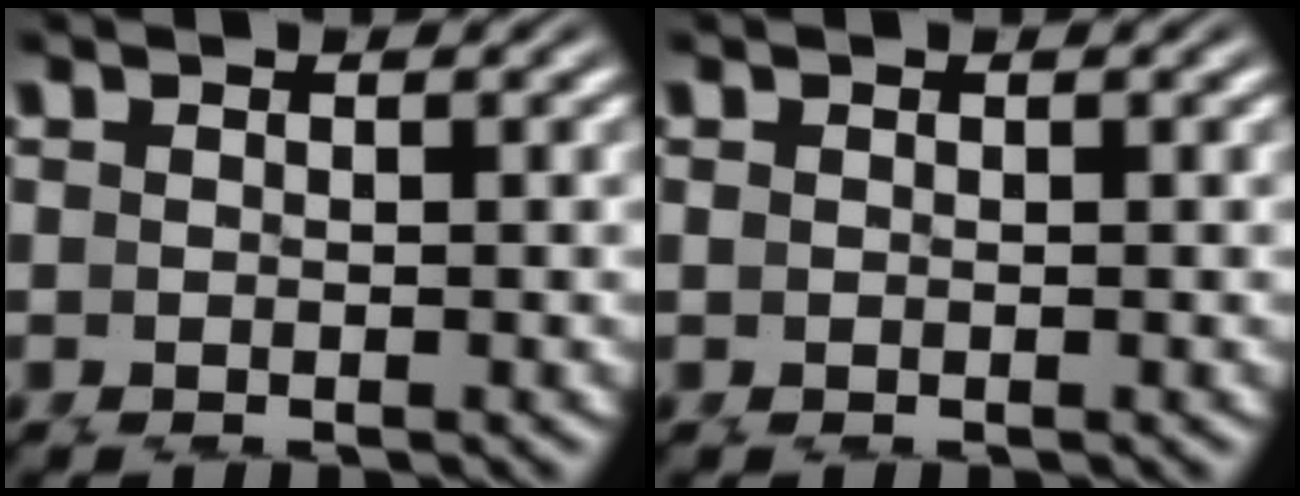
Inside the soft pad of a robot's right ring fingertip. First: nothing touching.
{"total": 0.0}